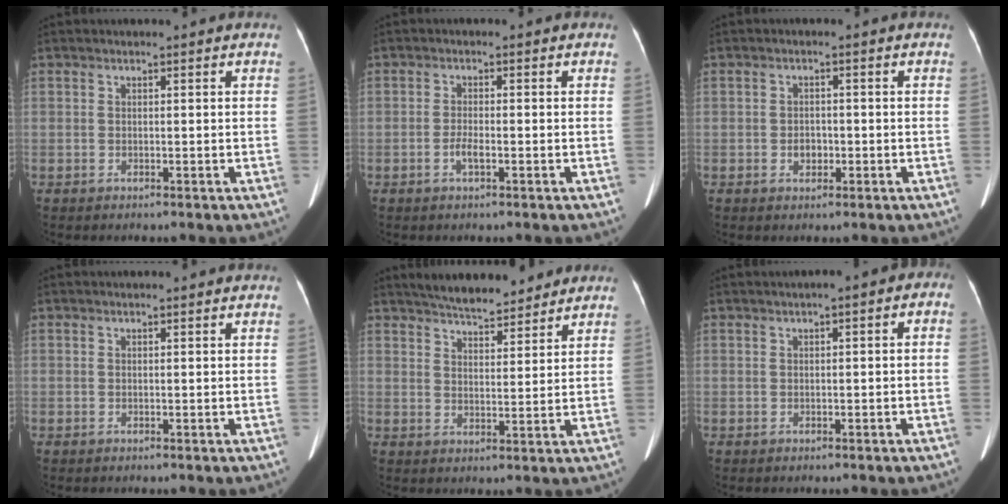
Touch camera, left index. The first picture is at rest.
{"total": 1.9, "force": [-0.9, 0.3, 1.6], "torque": [-0.035, 0.000, -0.018]}
{"total": 2.0, "force": [-0.7, 1.5, 1.2], "torque": [-0.017, 0.005, -0.008]}
{"total": 0.0}
{"total": 9.2, "force": [8.3, 2.0, 3.6], "torque": [-0.053, 0.014, 0.125]}
{"total": 2.5, "force": [0.3, 0.9, 2.3], "torque": [-0.022, 0.020, 0.000]}